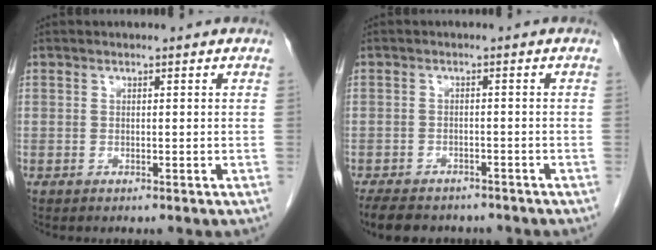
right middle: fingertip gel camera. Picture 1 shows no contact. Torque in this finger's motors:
{"motor_torque": [0.09, 0.02, 0.03, 0.04]}